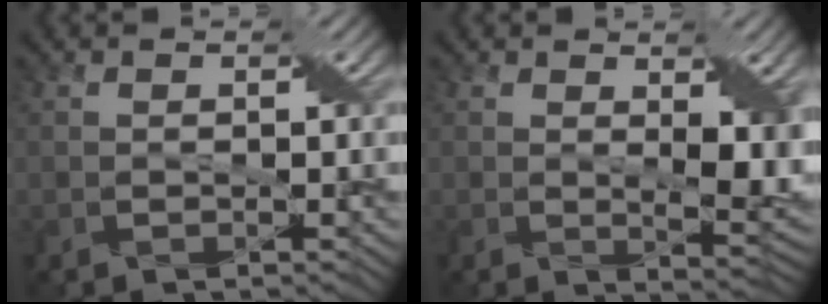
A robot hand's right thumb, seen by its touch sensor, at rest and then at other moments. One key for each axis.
{"total": 5.8, "fx": 1.2, "fy": 2.5, "fz": 5.1, "tx": -0.087, "ty": -0.012, "tz": 0.027}